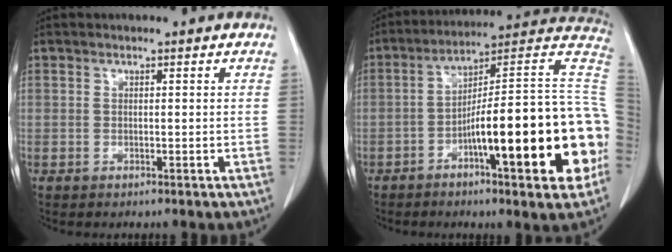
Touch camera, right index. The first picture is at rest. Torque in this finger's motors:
{"motor_torque": [1.58, -0.56, 0.87, 0.18]}